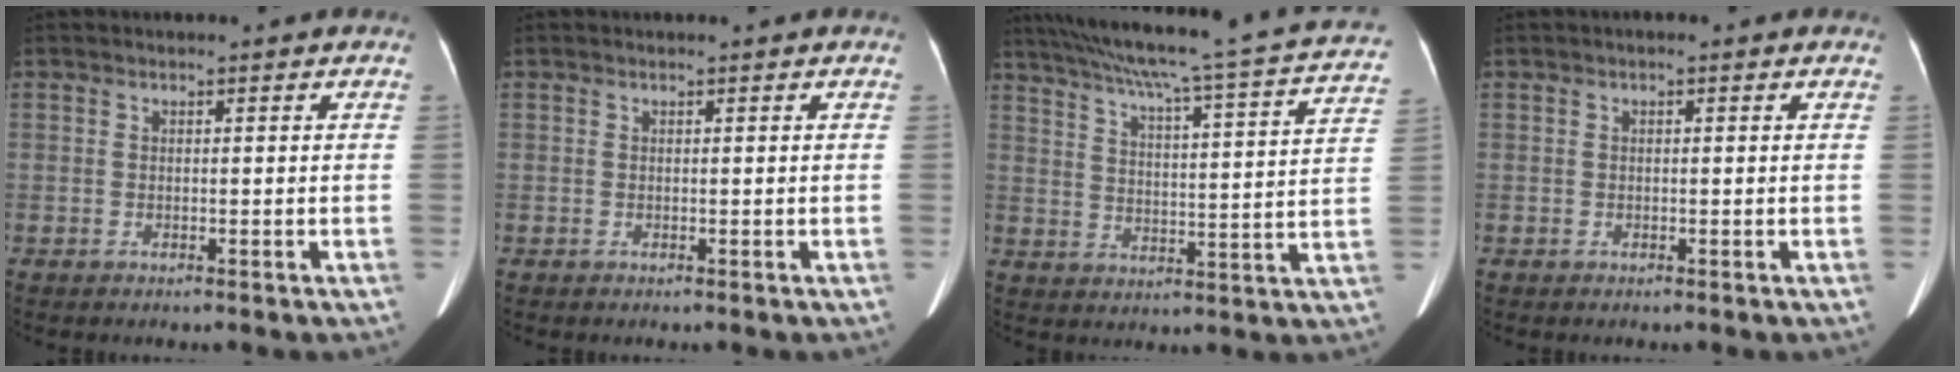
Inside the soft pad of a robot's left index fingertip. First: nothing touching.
{"total": 0.0}
{"total": 27.3, "force": [23.3, 1.1, 14.2], "torque": [-0.224, -0.027, 0.294]}
{"total": 0.0}